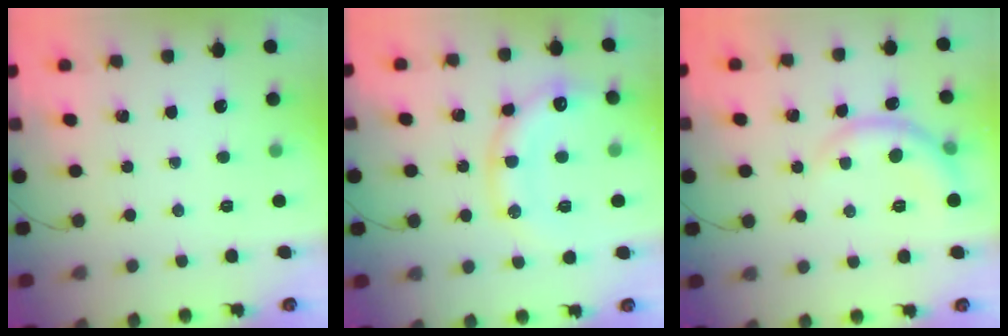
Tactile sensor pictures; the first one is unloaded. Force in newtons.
{"total": 14.7, "press": 14.6, "slide": 1.5}
{"total": 6.5, "press": 6.4, "slide": 0.9}